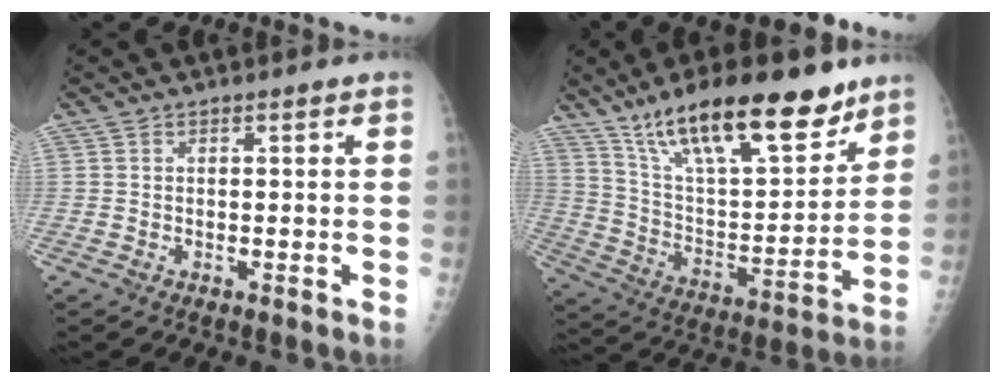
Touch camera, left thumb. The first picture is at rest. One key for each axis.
{"total": 24.2, "fx": 16.5, "fy": 8.0, "fz": 15.8, "tx": -0.224, "ty": -0.060, "tz": 0.283}